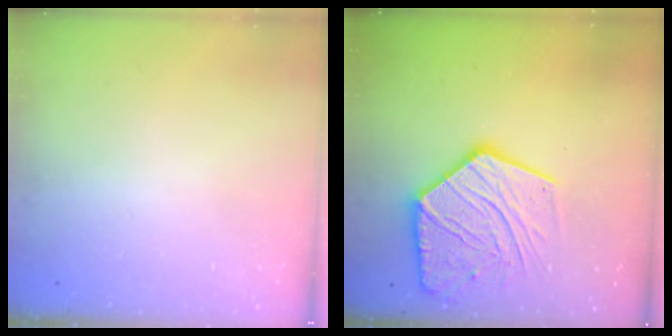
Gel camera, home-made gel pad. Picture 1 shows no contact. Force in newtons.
{"total": 20.8, "press": 20.7, "slide": 1.6}